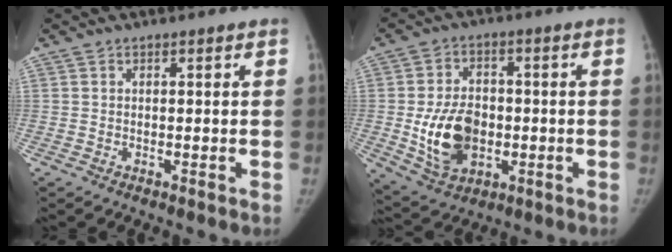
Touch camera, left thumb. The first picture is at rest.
{"total": 12.7, "force": [-1.7, 8.8, 9.0], "torque": [-0.135, 0.002, -0.018]}